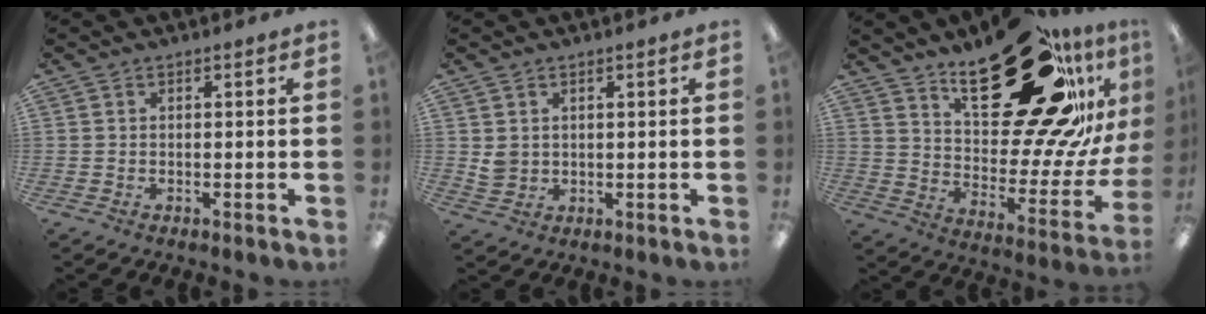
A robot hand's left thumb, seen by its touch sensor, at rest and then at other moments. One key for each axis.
{"total": 3.5, "fx": 1.5, "fy": 2.9, "fz": 1.1, "tx": -0.017, "ty": 0.001, "tz": 0.029}
{"total": 32.6, "fx": 18.8, "fy": 13.6, "fz": 23.0, "tx": -0.291, "ty": -0.119, "tz": 0.320}